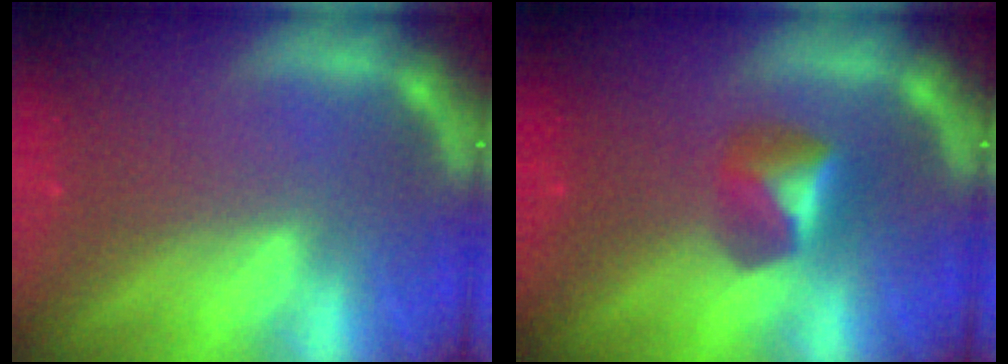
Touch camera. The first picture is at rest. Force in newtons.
{"total": 2.9}